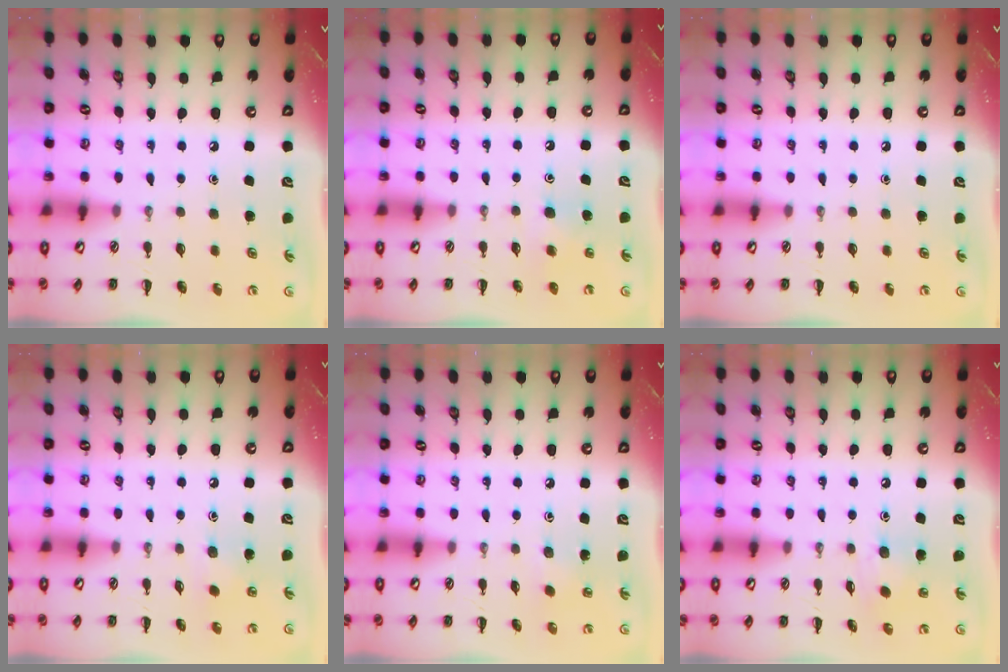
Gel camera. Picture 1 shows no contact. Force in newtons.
{"total": 4.2, "press": 4.0, "slide": 1.3}
{"total": 0.0}
{"total": 6.0, "press": 5.9, "slide": 1.5}
{"total": 2.4, "press": 2.3, "slide": 0.8}
{"total": 5.8, "press": 5.7, "slide": 0.8}